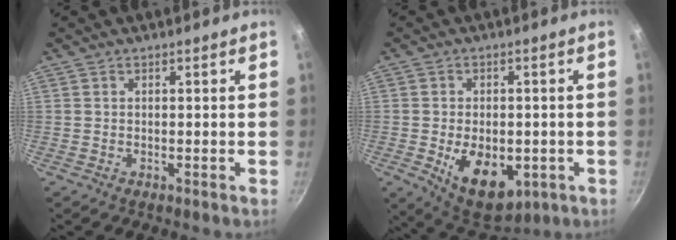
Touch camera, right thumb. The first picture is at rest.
{"total": 12.7, "force": [-3.1, 7.9, 9.4], "torque": [-0.110, -0.007, -0.030]}